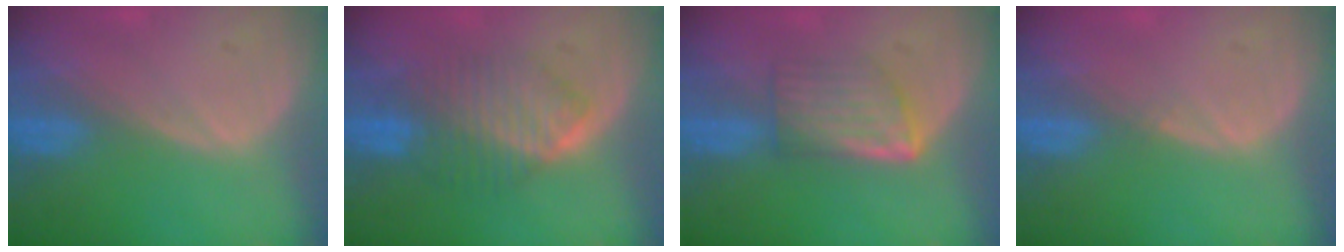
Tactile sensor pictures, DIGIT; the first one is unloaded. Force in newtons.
{"total": 6.6, "press": 6.6, "slide": 0.2}
{"total": 5.8, "press": 5.4, "slide": 2.2}
{"total": 0.6, "press": 0.5, "slide": 0.4}